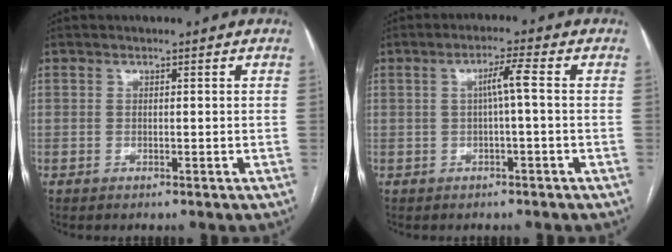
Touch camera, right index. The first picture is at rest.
{"total": 3.4, "force": [0.1, -0.2, 3.3], "torque": [-0.060, 0.008, 0.002]}